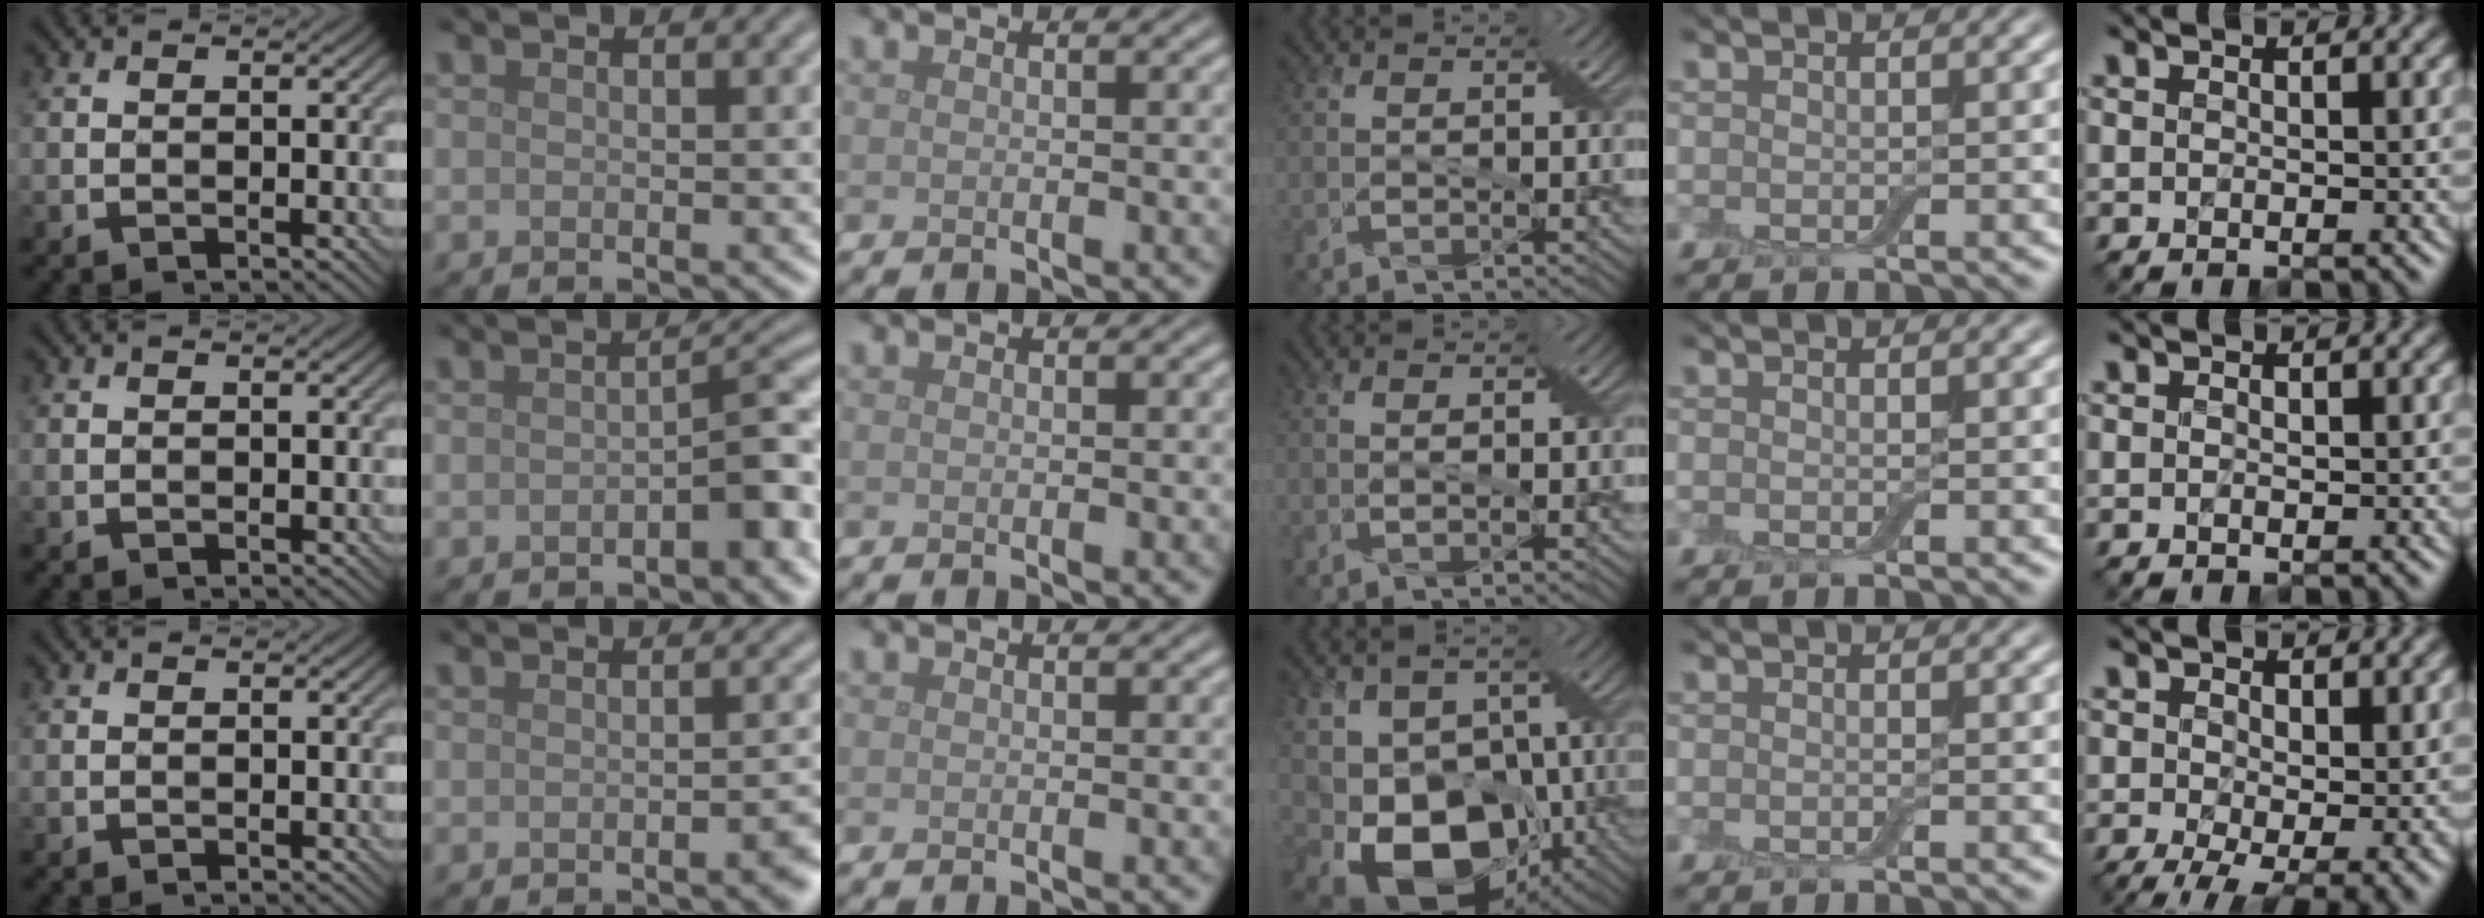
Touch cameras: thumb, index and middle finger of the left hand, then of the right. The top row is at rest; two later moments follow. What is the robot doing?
{"motion": "cut", "object": "cling film"}